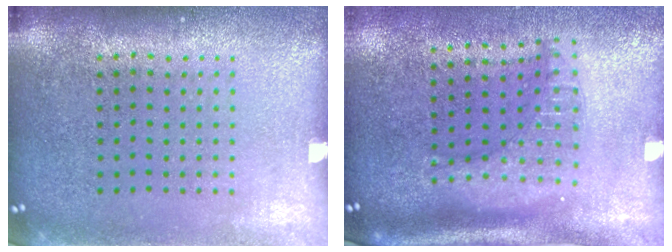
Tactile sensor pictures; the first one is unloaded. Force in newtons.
{"total": 2.1, "press": 1.5, "slide": 1.4}